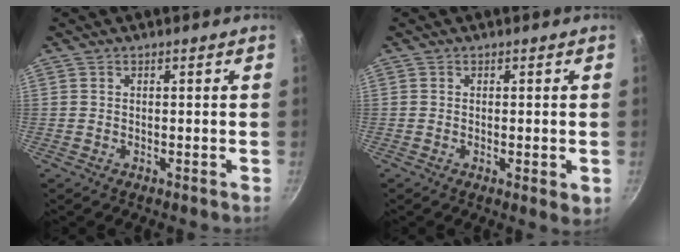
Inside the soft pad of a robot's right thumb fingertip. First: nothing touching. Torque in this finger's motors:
{"motor_torque": [-0.30, 0.19, -0.43, 0.07, -0.09]}